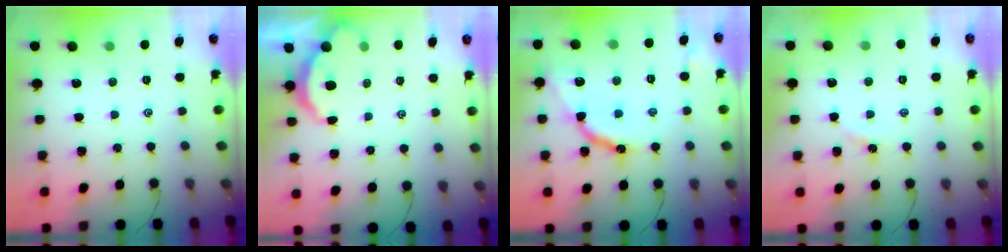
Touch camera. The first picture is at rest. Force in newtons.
{"total": 2.9, "press": 2.9, "slide": 0.3}
{"total": 10.8, "press": 10.8, "slide": 0.7}
{"total": 1.4, "press": 1.4, "slide": 0.2}